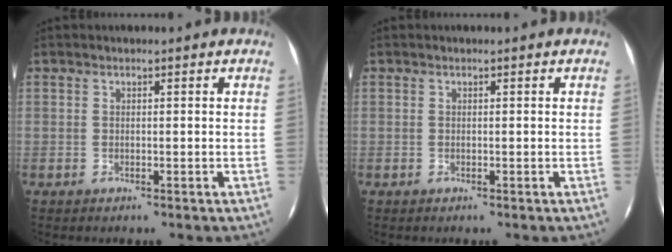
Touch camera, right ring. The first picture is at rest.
{"total": 0.0}